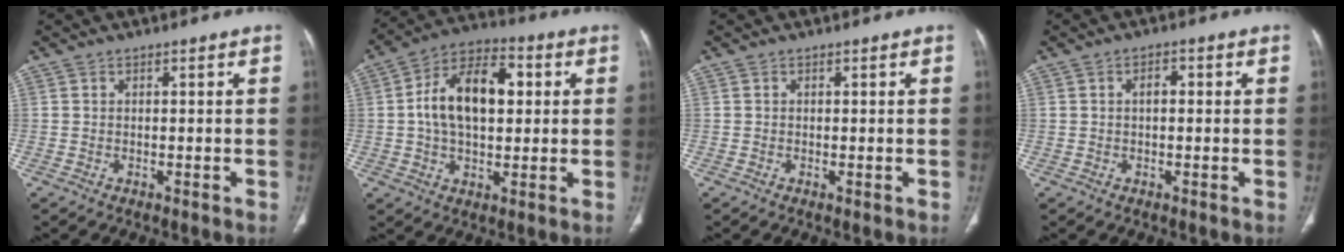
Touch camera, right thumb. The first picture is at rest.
{"total": 15.1, "force": [2.0, 8.9, 12.0], "torque": [-0.193, 0.023, 0.026]}
{"total": 0.0}
{"total": 3.2, "force": [0.5, 1.6, 2.8], "torque": [-0.044, 0.011, 0.006]}